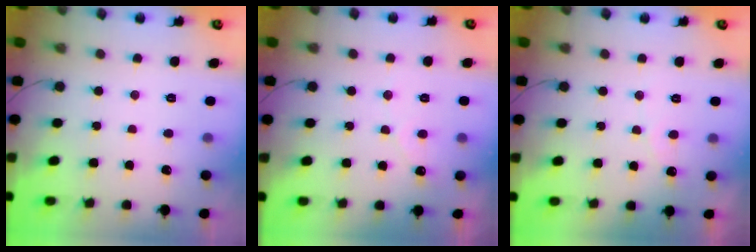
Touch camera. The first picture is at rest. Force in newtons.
{"total": 2.4, "press": 2.4, "slide": 0.1}
{"total": 2.7, "press": 2.7, "slide": 0.2}